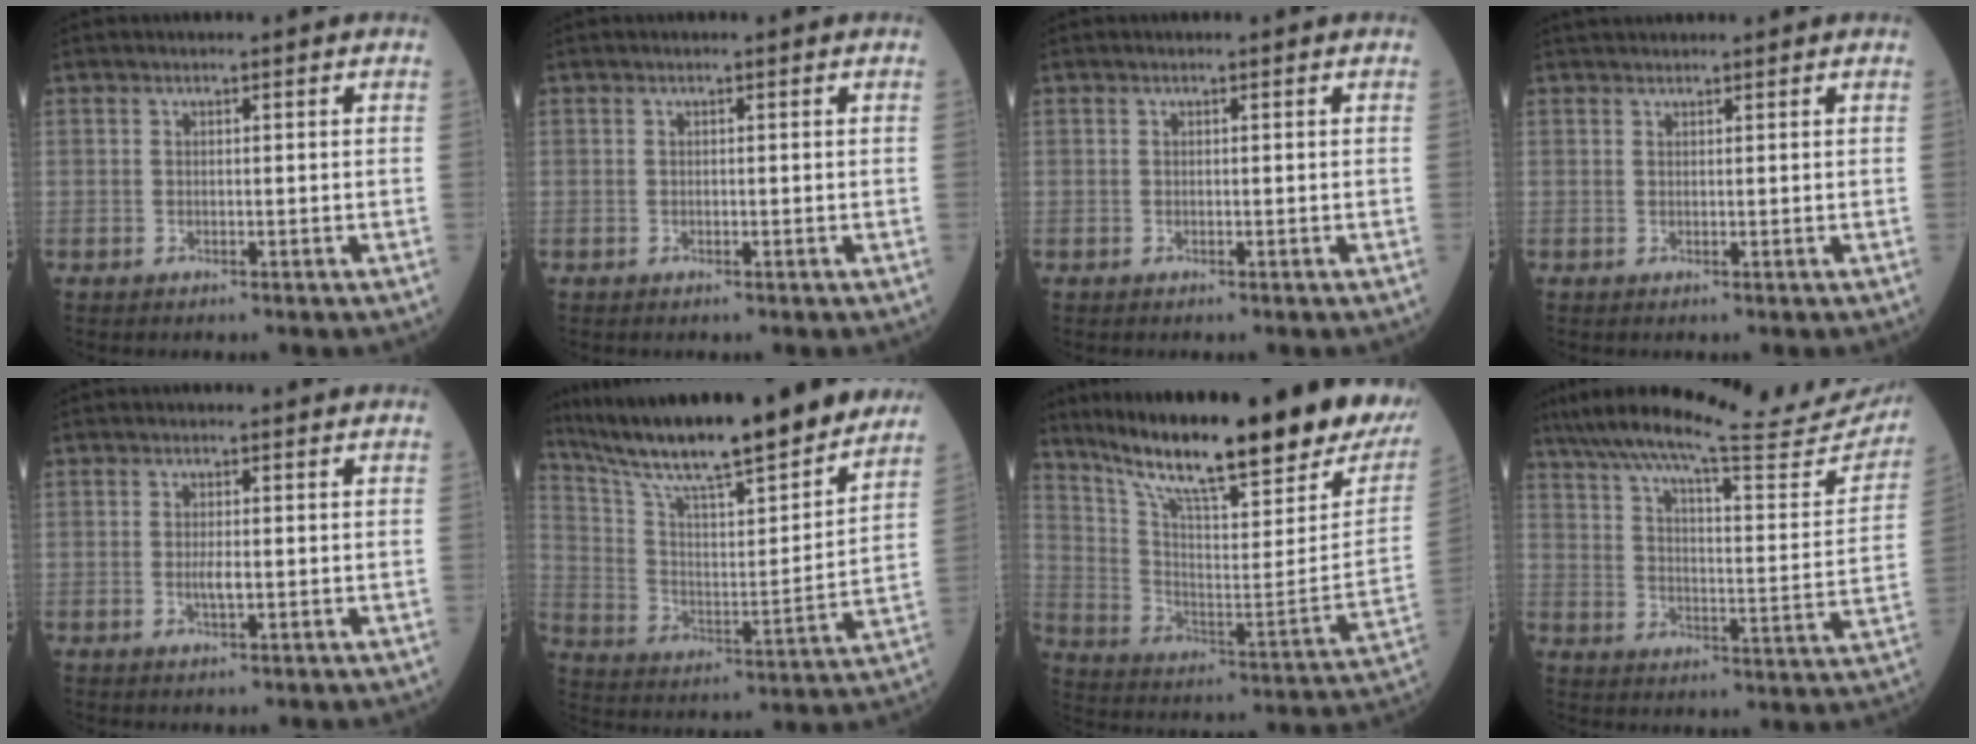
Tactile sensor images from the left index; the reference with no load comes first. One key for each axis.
{"total": 0.0}
{"total": 0.0}
{"total": 3.6, "fx": 3.3, "fy": 0.5, "fz": 1.1, "tx": -0.012, "ty": 0.035, "tz": 0.052}
{"total": 1.8, "fx": -0.2, "fy": 0.4, "fz": 1.8, "tx": -0.037, "ty": -0.001, "tz": -0.002}
{"total": 24.7, "fx": 21.3, "fy": 2.1, "fz": 12.3, "tx": -0.213, "ty": -0.014, "tz": 0.327}
{"total": 30.1, "fx": 23.4, "fy": 3.5, "fz": 18.5, "tx": -0.307, "ty": -0.060, "tz": 0.334}
{"total": 26.6, "fx": 24.1, "fy": 2.3, "fz": 10.9, "tx": -0.180, "ty": -0.055, "tz": 0.317}